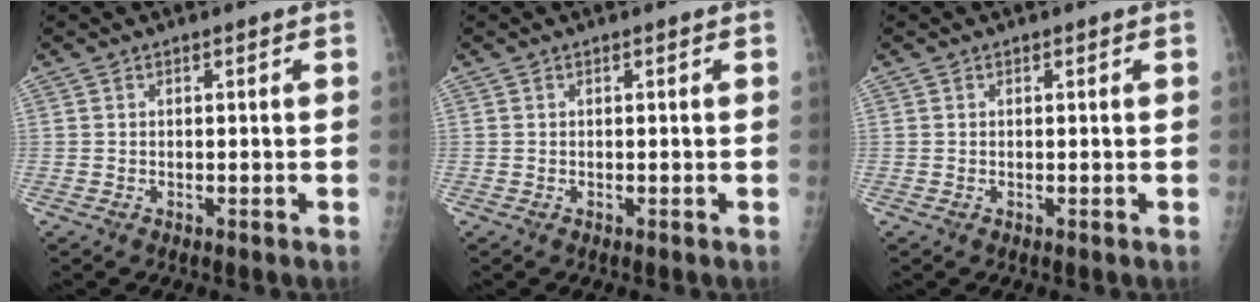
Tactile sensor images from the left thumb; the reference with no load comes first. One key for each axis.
{"total": 0.0}
{"total": 0.0}